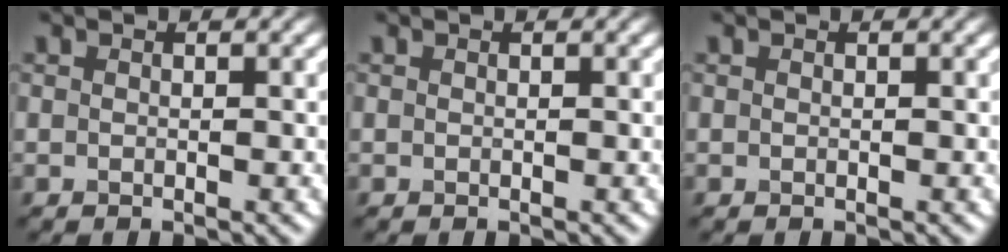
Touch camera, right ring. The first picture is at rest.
{"total": 0.0}
{"total": 0.0}